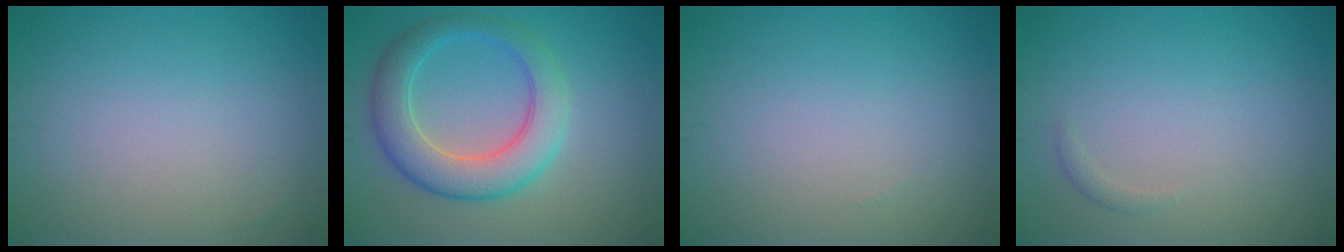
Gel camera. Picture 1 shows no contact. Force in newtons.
{"total": 6.1, "press": 6.1, "slide": 0.6}
{"total": 0.0}
{"total": 0.6, "press": 0.6, "slide": 0.0}